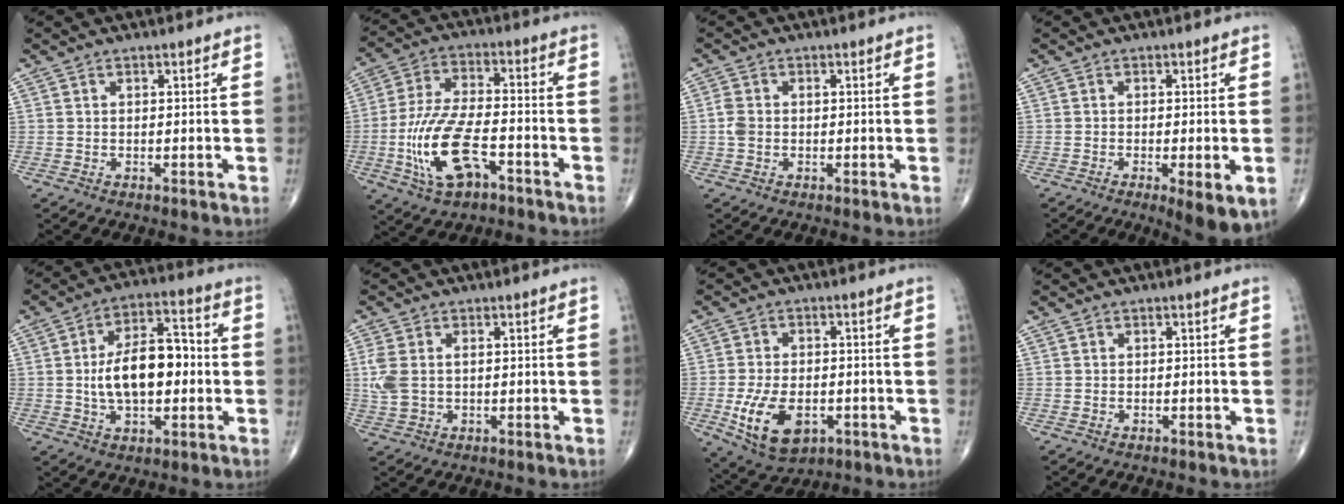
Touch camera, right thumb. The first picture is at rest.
{"total": 14.3, "force": [-5.5, 6.4, 11.6], "torque": [-0.242, 0.027, -0.099]}
{"total": 2.4, "force": [-0.2, 1.8, 1.6], "torque": [-0.040, 0.009, -0.007]}
{"total": 7.1, "force": [-2.5, 1.8, 6.4], "torque": [-0.090, -0.016, -0.036]}
{"total": 14.1, "force": [-0.6, 7.6, 11.8], "torque": [-0.182, 0.027, -0.014]}
{"total": 5.6, "force": [0.3, 3.6, 4.3], "torque": [-0.120, 0.006, 0.010]}
{"total": 11.5, "force": [-3.6, 6.9, 8.5], "torque": [-0.150, 0.003, -0.048]}
{"total": 0.0}